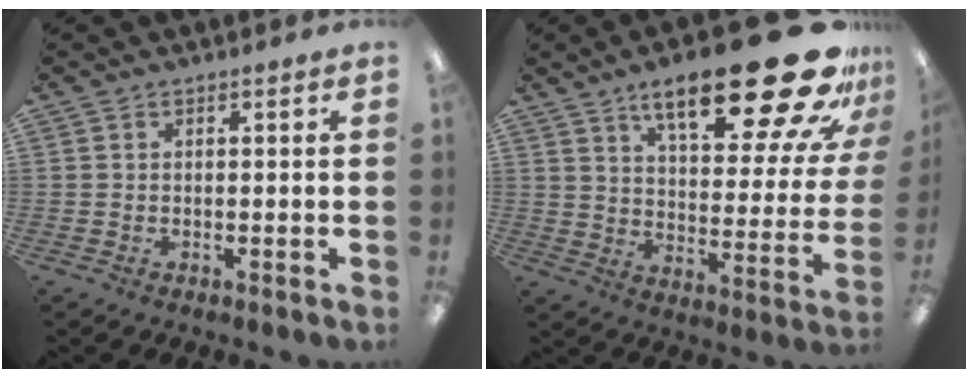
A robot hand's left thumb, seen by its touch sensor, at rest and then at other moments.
{"total": 28.3, "force": [17.4, 9.3, 20.3], "torque": [-0.283, -0.118, 0.276]}